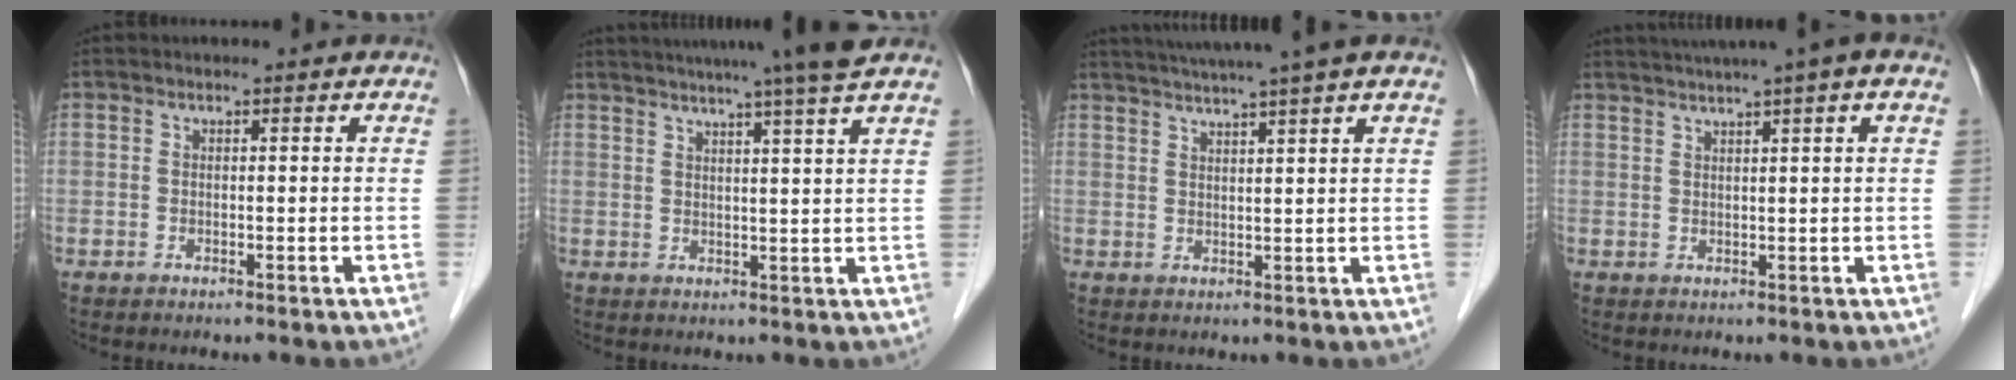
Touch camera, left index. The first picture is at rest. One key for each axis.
{"total": 12.5, "fx": 10.5, "fy": -2.0, "fz": 6.4, "tx": -0.103, "ty": -0.006, "tz": 0.131}
{"total": 10.5, "fx": 8.7, "fy": -1.7, "fz": 5.5, "tx": -0.090, "ty": 0.016, "tz": 0.117}
{"total": 8.3, "fx": 5.9, "fy": -1.0, "fz": 5.7, "tx": -0.090, "ty": 0.035, "tz": 0.079}